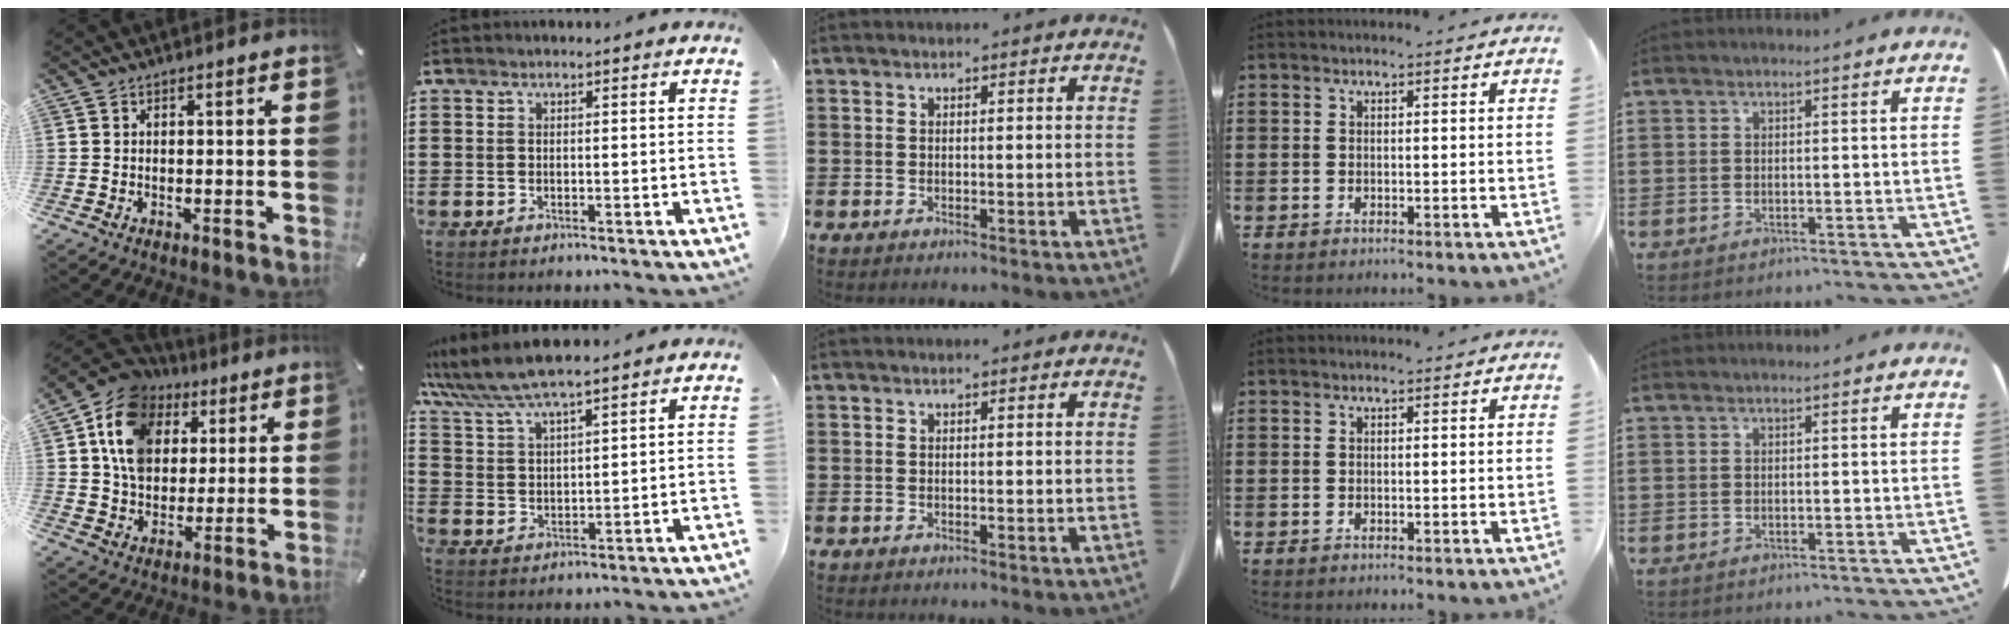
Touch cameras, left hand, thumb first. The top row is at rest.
{"thumb": {"total": 14.1, "force": [4.9, 11.7, 6.1], "torque": [-0.119, -0.018, 0.094]}, "index": {"total": 7.2, "force": [6.3, 0.9, 3.4], "torque": [-0.087, -0.018, 0.113]}}